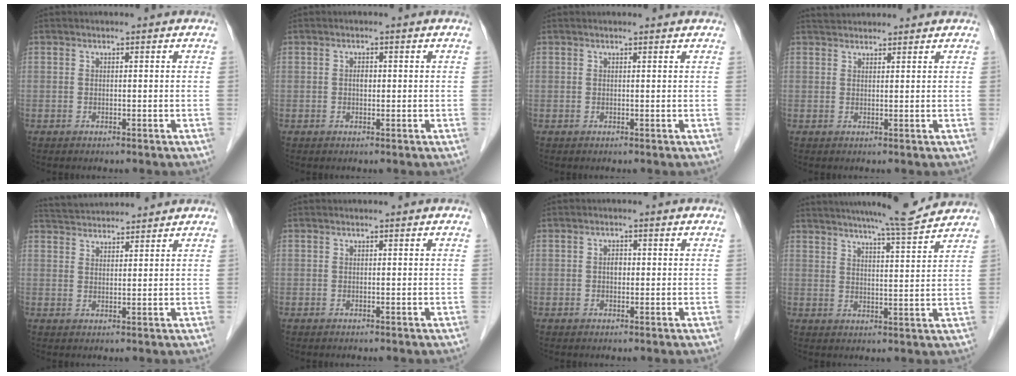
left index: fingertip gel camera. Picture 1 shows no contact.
{"total": 1.0, "force": [0.0, 0.7, 0.8], "torque": [-0.015, 0.002, 0.000]}
{"total": 1.8, "force": [1.7, 0.2, 0.5], "torque": [-0.012, 0.012, 0.018]}
{"total": 4.0, "force": [3.8, 0.9, 0.7], "torque": [-0.013, 0.037, 0.062]}
{"total": 7.5, "force": [7.3, 0.6, 1.5], "torque": [-0.034, 0.036, 0.120]}
{"total": 0.0}
{"total": 1.4, "force": [0.0, 0.9, 1.0], "torque": [-0.017, 0.004, -0.001]}
{"total": 12.0, "force": [11.0, -0.3, 4.6], "torque": [-0.075, 0.002, 0.151]}